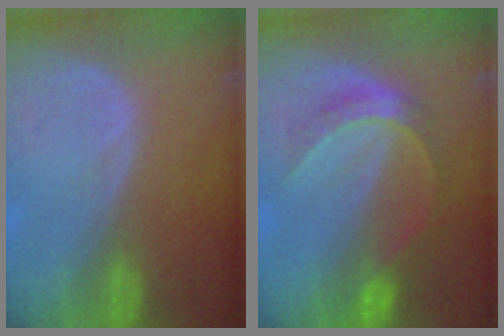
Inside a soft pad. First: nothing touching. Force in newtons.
{"total": 6.7, "press": 5.7, "slide": 3.4}